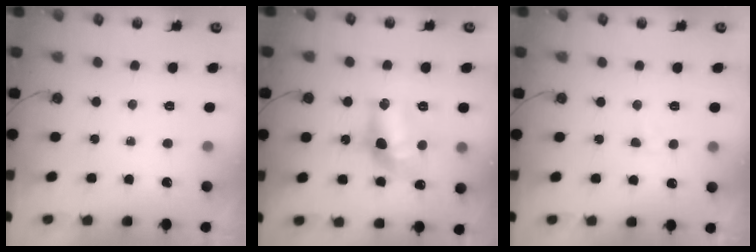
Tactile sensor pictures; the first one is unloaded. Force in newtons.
{"total": 12.9, "press": 12.9, "slide": 0.9}
{"total": 2.9, "press": 2.9, "slide": 0.4}